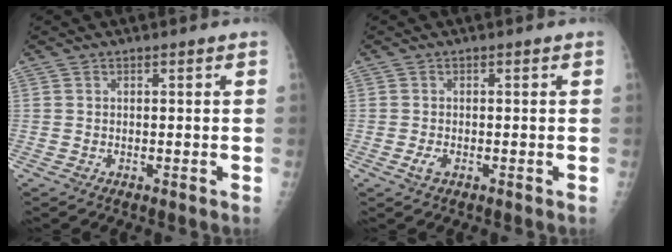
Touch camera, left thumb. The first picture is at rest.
{"total": 1.8, "force": [-0.7, 1.0, 1.3], "torque": [-0.026, -0.001, -0.014]}